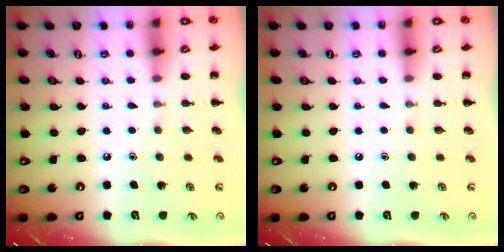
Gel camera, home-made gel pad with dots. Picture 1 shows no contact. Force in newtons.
{"total": 0.0}